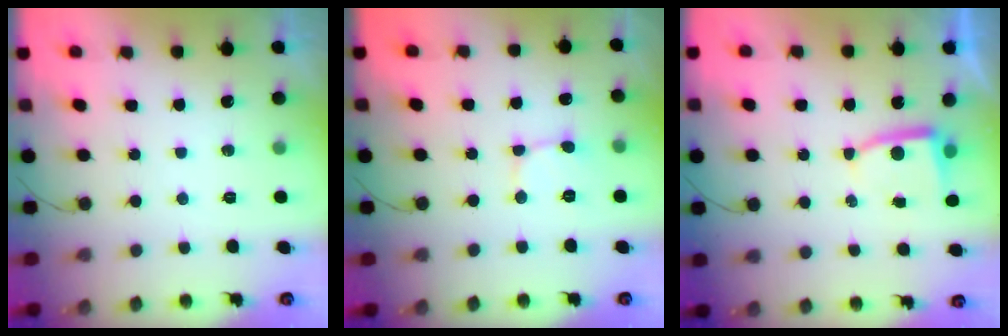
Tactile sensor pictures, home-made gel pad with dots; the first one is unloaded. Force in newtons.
{"total": 2.3, "press": 2.3, "slide": 0.2}
{"total": 3.5, "press": 3.5, "slide": 0.5}